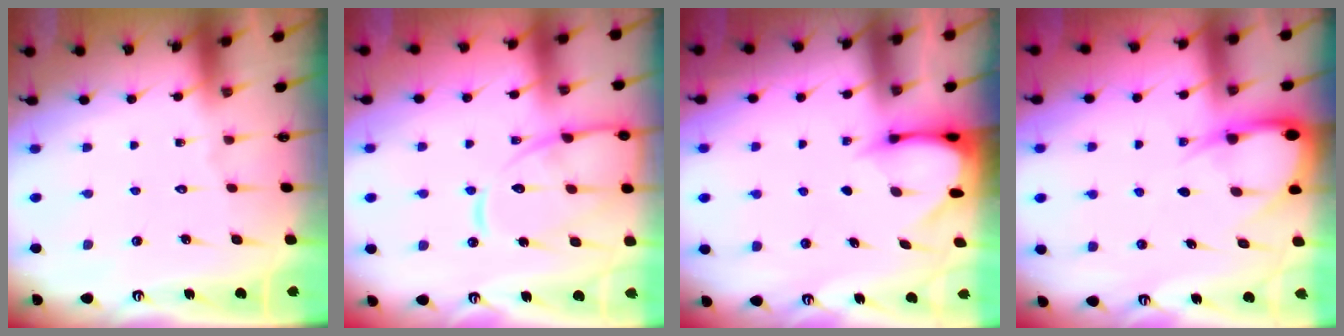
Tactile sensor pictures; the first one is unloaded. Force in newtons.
{"total": 14.3, "press": 14.2, "slide": 1.5}
{"total": 3.4, "press": 3.4, "slide": 0.3}
{"total": 6.5, "press": 6.5, "slide": 0.7}